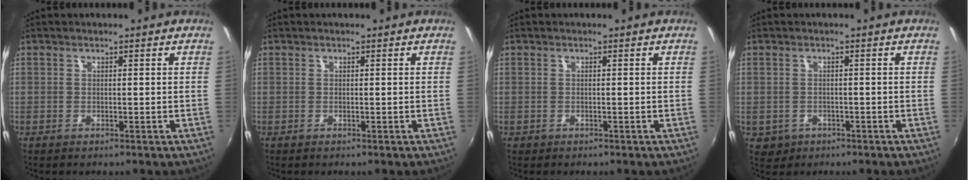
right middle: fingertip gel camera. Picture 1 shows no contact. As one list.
[{"total": 0.0}, {"total": 0.5, "force": [-0.3, 0.4, 0.1], "torque": [-0.002, -0.001, -0.005]}, {"total": 3.3, "force": [-1.0, 3.0, 1.1], "torque": [-0.029, -0.003, -0.006]}]